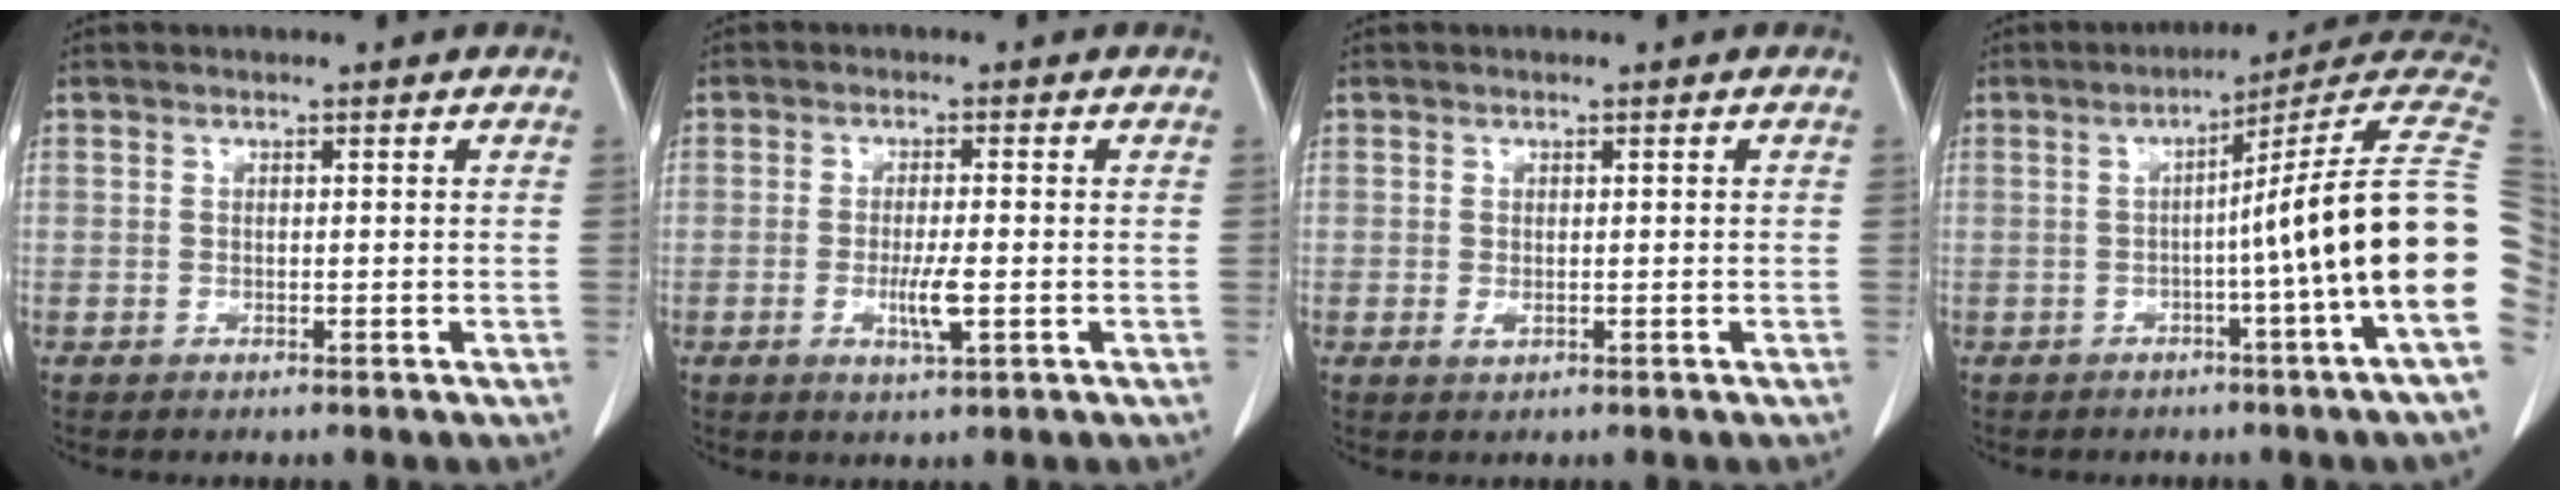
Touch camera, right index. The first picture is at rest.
{"total": 4.2, "force": [-1.0, 0.4, 4.0], "torque": [-0.075, -0.005, -0.015]}
{"total": 0.8, "force": [-0.1, 0.4, 0.7], "torque": [-0.010, -0.003, 0.001]}
{"total": 17.8, "force": [-1.3, -2.6, 17.5], "torque": [-0.170, 0.023, -0.030]}